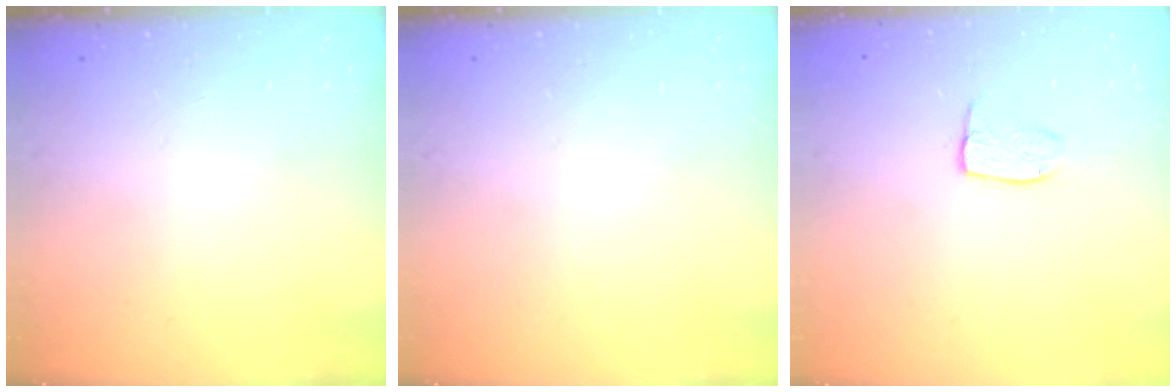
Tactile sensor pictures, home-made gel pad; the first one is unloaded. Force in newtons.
{"total": 0.0}
{"total": 6.3, "press": 6.3, "slide": 0.2}